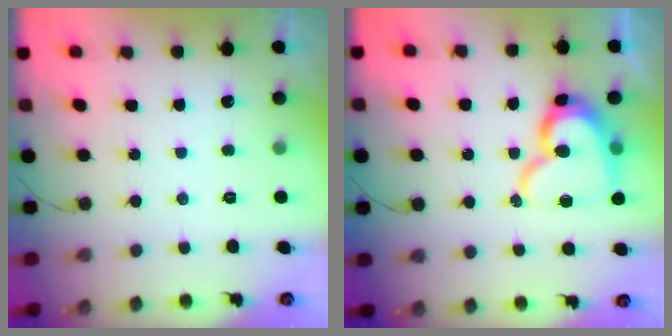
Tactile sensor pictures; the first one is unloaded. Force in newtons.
{"total": 16.4, "press": 16.4, "slide": 1.5}